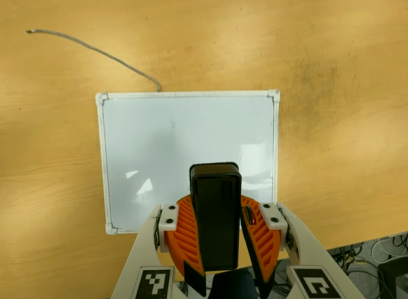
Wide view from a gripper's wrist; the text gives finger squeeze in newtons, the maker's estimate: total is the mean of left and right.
{"total": 10.6, "left": 10.5, "right": 10.7}